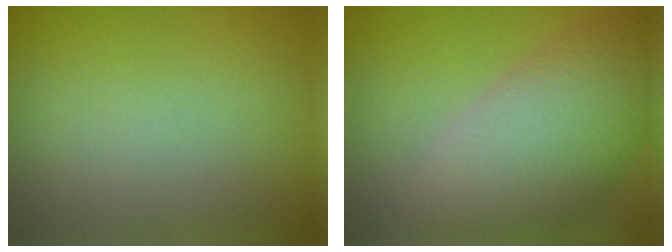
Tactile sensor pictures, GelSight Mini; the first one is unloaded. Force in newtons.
{"total": 9.9, "press": 9.9, "slide": 0.7}